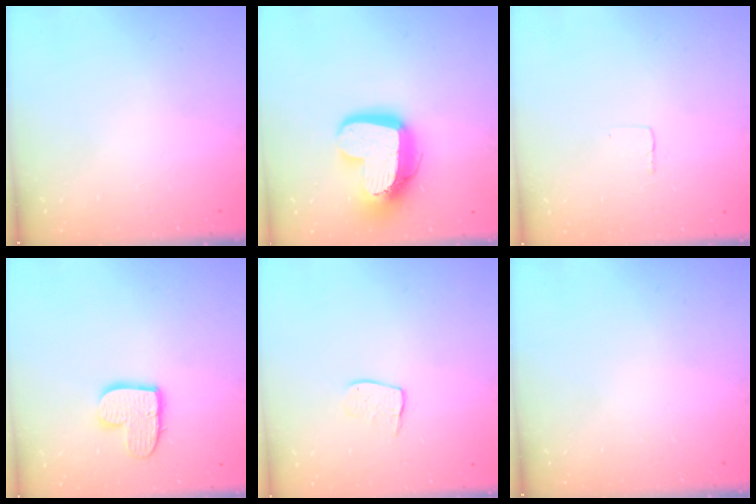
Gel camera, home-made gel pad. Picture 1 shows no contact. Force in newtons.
{"total": 17.2, "press": 17.2, "slide": 1.5}
{"total": 1.9, "press": 1.9, "slide": 0.1}
{"total": 10.9, "press": 10.8, "slide": 0.7}
{"total": 7.0, "press": 7.0, "slide": 0.5}
{"total": 0.0}